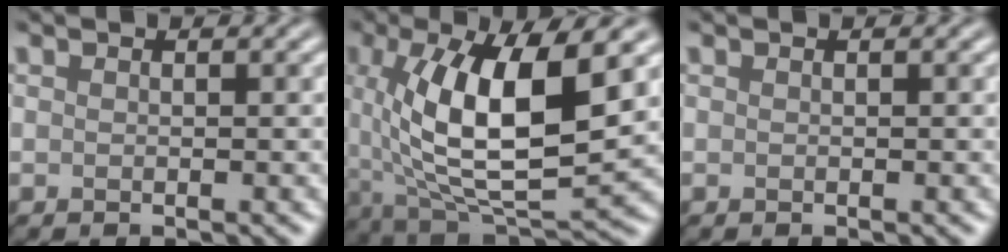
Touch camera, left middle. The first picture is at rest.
{"total": 11.6, "force": [1.6, 4.3, 10.6], "torque": [-0.184, -0.006, 0.029]}
{"total": 0.0}